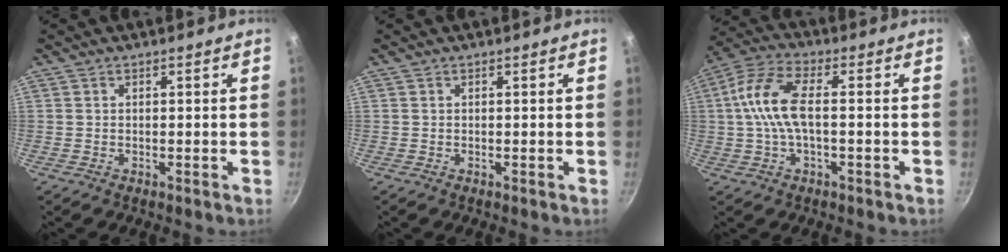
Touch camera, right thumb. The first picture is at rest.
{"total": 0.0}
{"total": 10.5, "force": [-0.2, 4.8, 9.4], "torque": [-0.201, 0.028, -0.017]}